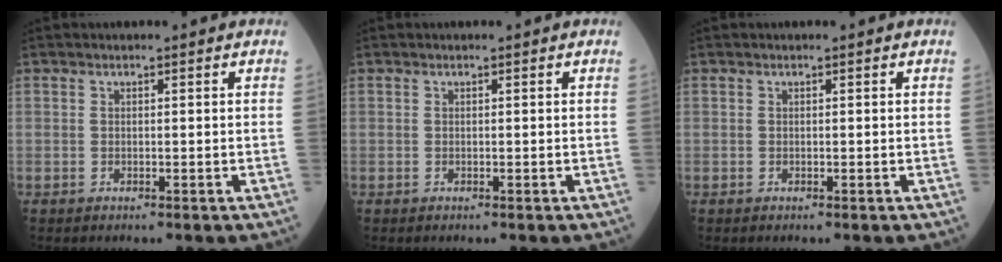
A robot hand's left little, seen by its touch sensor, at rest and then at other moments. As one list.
[{"total": 0.0}, {"total": 0.0}]